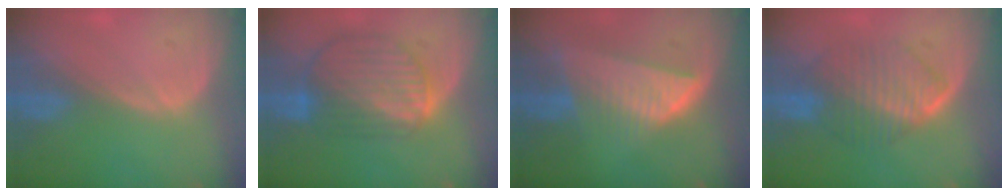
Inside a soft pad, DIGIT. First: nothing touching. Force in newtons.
{"total": 9.6, "press": 8.1, "slide": 5.1}
{"total": 8.2, "press": 7.2, "slide": 3.9}
{"total": 7.5, "press": 7.5, "slide": 0.4}